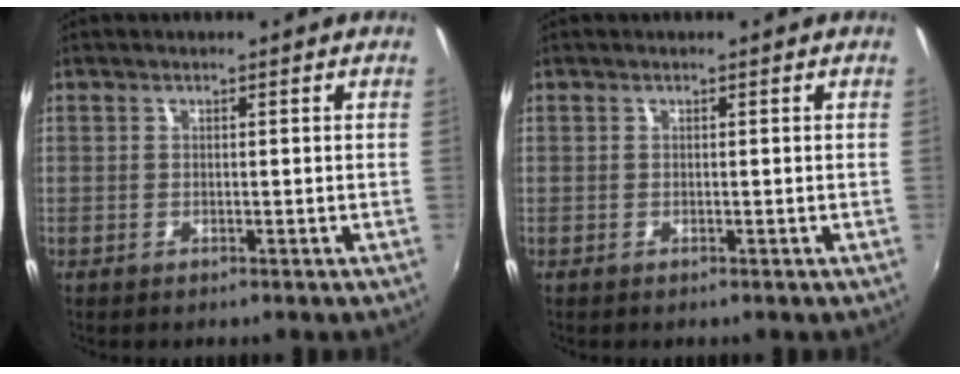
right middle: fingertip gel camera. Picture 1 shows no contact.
{"total": 0.0}